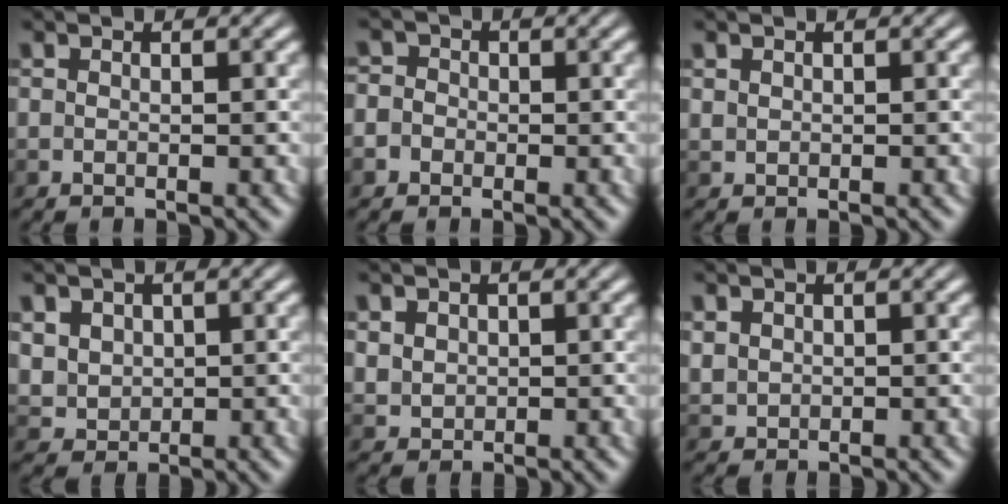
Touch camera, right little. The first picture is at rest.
{"total": 2.8, "force": [-0.4, 2.6, 1.1], "torque": [-0.020, 0.012, -0.021]}
{"total": 0.7, "force": [0.5, 0.5, 0.0], "torque": [-0.006, 0.000, 0.010]}
{"total": 2.2, "force": [0.8, 1.9, 0.6], "torque": [-0.031, -0.005, 0.025]}
{"total": 1.6, "force": [0.7, 1.4, 0.3], "torque": [-0.022, -0.003, 0.014]}
{"total": 1.5, "force": [0.8, 1.2, 0.3], "torque": [-0.022, -0.002, 0.017]}